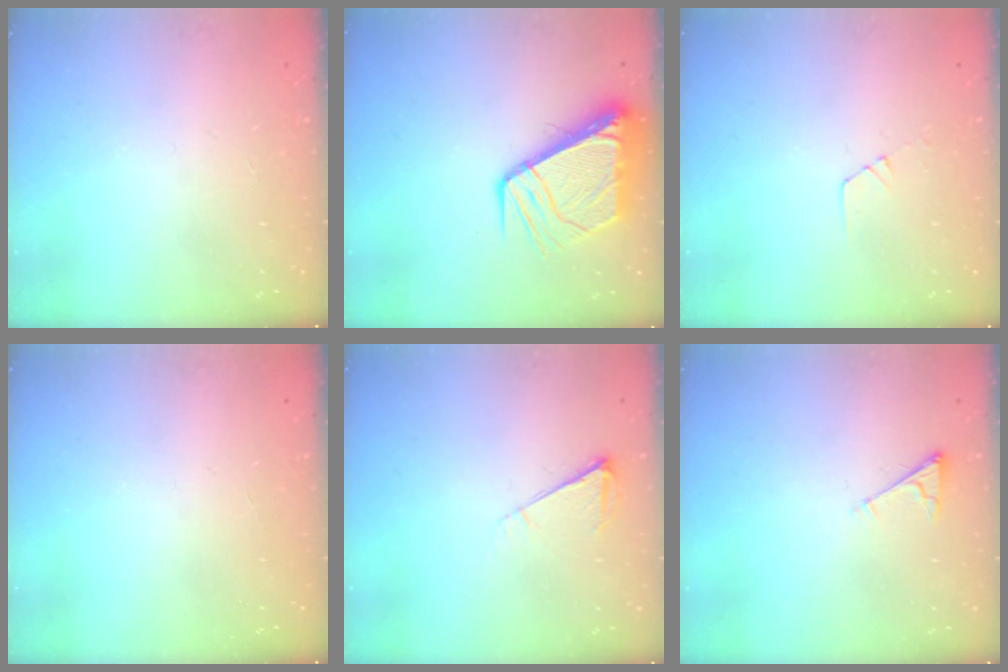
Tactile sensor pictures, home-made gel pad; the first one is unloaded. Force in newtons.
{"total": 11.3, "press": 11.2, "slide": 1.3}
{"total": 4.9, "press": 4.9, "slide": 0.5}
{"total": 0.0}
{"total": 6.5, "press": 6.5, "slide": 0.9}
{"total": 2.8, "press": 2.7, "slide": 0.4}